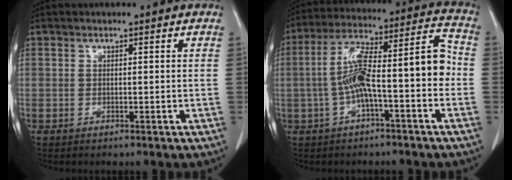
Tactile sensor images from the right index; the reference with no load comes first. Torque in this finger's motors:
{"motor_torque": [0.73, 0.06, 0.42, 0.16]}